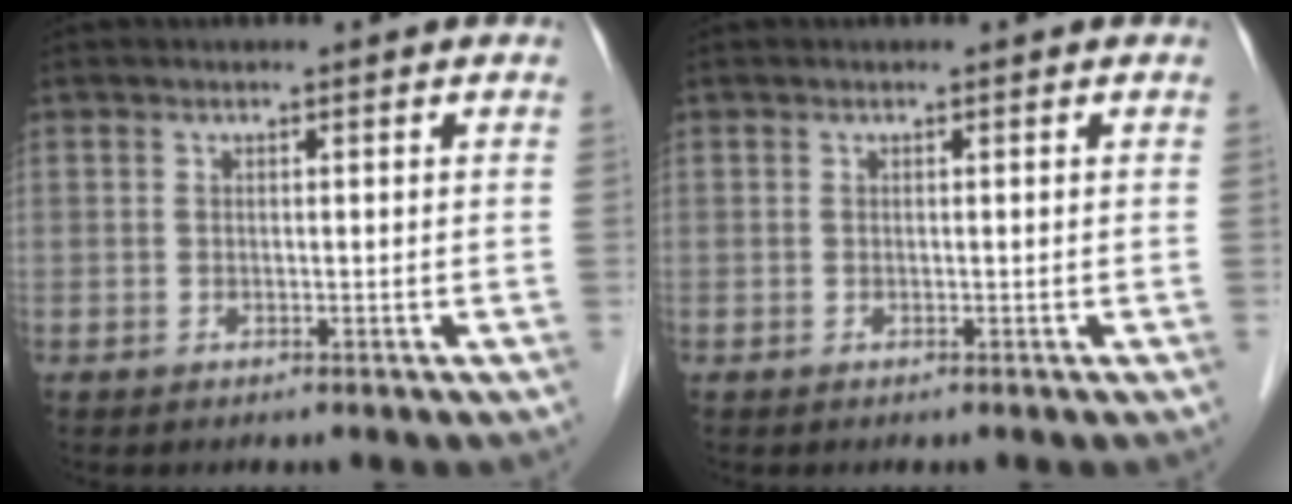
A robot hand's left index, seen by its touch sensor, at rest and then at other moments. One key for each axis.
{"total": 0.0}